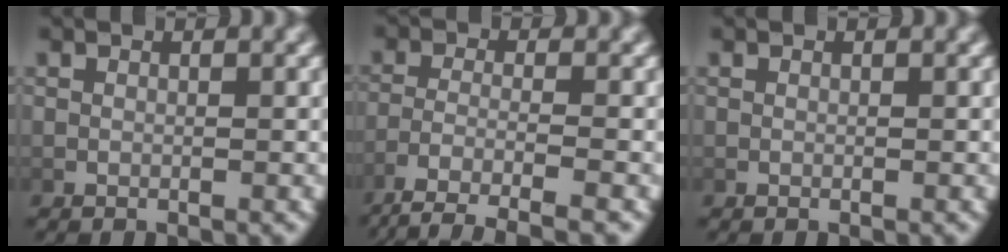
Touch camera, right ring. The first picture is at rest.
{"total": 6.4, "force": [-4.6, 2.0, 3.9], "torque": [-0.073, -0.027, -0.057]}
{"total": 0.0}